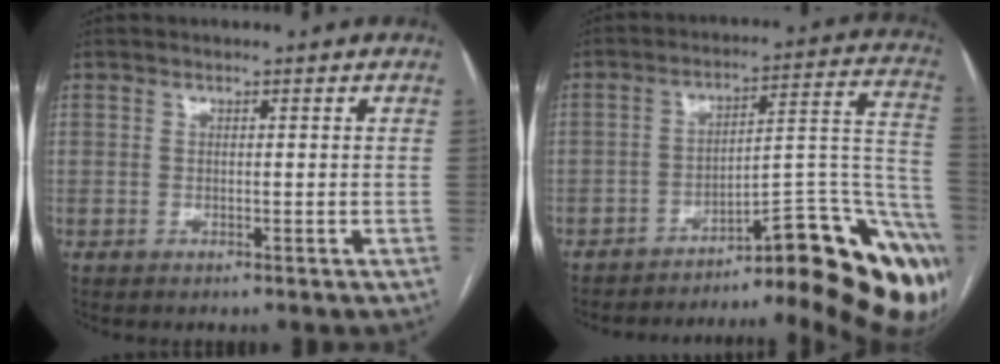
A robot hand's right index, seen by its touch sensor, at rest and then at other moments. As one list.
[{"total": 24.0, "force": [-16.3, 4.7, 17.0], "torque": [-0.110, 0.038, -0.212]}]